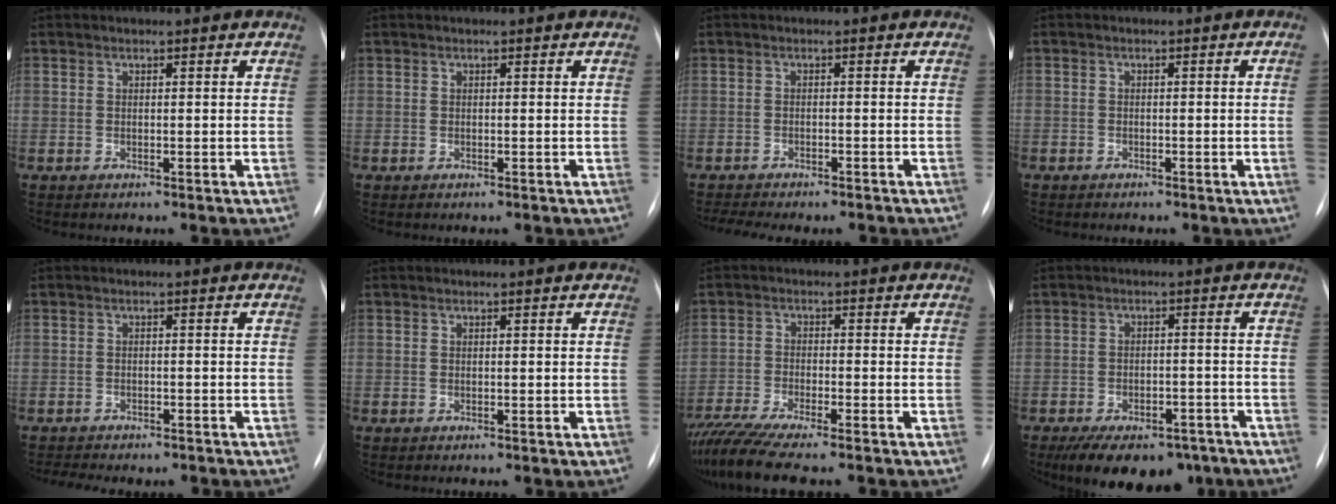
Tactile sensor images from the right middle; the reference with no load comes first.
{"total": 0.0}
{"total": 8.4, "force": [-7.4, 2.1, 3.3], "torque": [-0.044, 0.004, -0.098]}
{"total": 1.2, "force": [-0.5, -0.3, 1.1], "torque": [-0.018, 0.003, -0.010]}
{"total": 6.6, "force": [-5.9, 2.0, 2.3], "torque": [-0.031, 0.006, -0.073]}
{"total": 0.0}
{"total": 11.0, "force": [-9.3, 0.7, 5.7], "torque": [-0.102, -0.021, -0.155]}
{"total": 14.1, "force": [-10.1, 7.1, 6.8], "torque": [-0.116, 0.005, -0.138]}